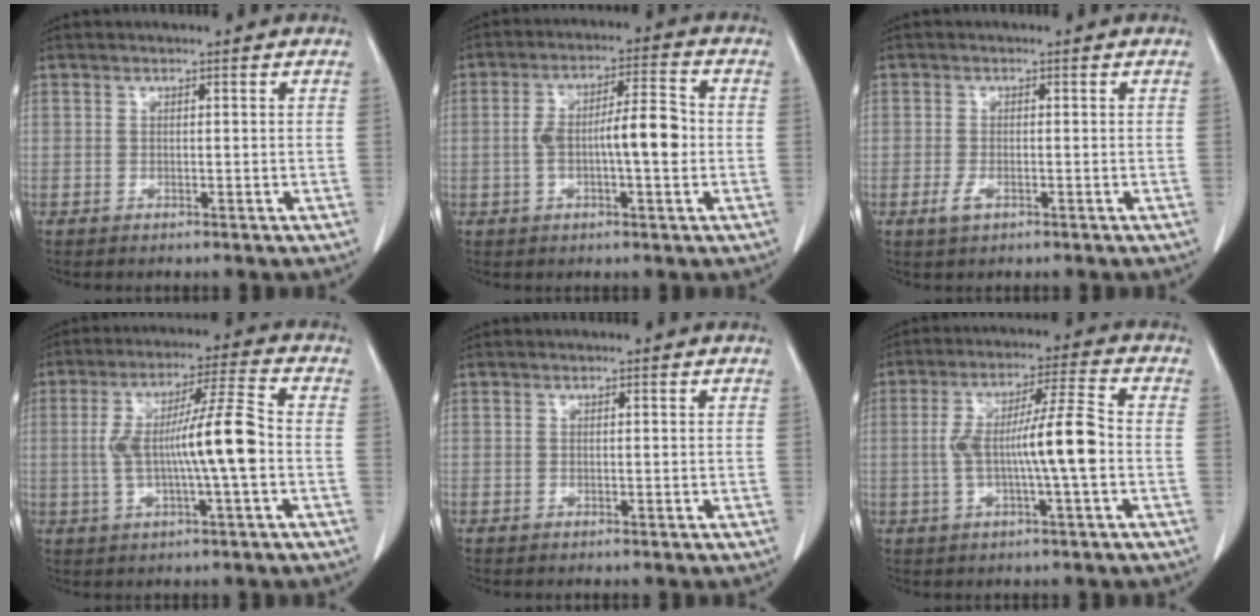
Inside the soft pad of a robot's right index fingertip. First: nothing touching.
{"total": 8.8, "force": [-0.9, 1.9, 8.5], "torque": [-0.155, 0.020, -0.013]}
{"total": 2.0, "force": [-0.9, 0.9, 1.6], "torque": [-0.034, -0.001, -0.011]}
{"total": 11.5, "force": [-1.0, 0.3, 11.5], "torque": [-0.212, 0.017, -0.018]}
{"total": 0.0}
{"total": 10.2, "force": [-1.2, 0.2, 10.1], "torque": [-0.189, 0.019, -0.022]}